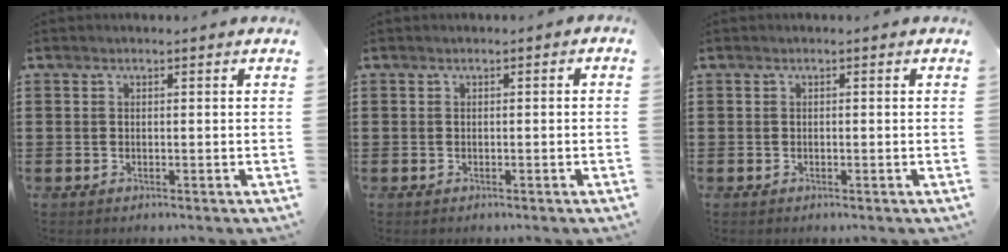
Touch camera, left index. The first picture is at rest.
{"total": 0.7, "force": [-0.5, 0.4, 0.1], "torque": [-0.003, 0.003, -0.012]}
{"total": 0.0}